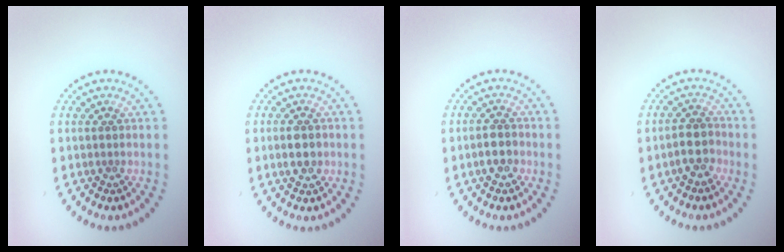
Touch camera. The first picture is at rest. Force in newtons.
{"total": 2.1, "press": 2.1, "slide": 0.3}
{"total": 2.1, "press": 2.0, "slide": 0.7}
{"total": 2.1, "press": 2.0, "slide": 0.8}